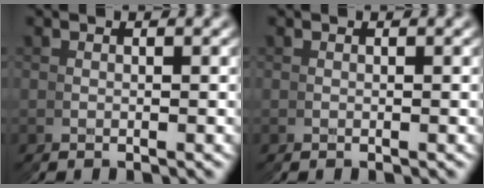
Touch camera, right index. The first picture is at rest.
{"total": 0.0}